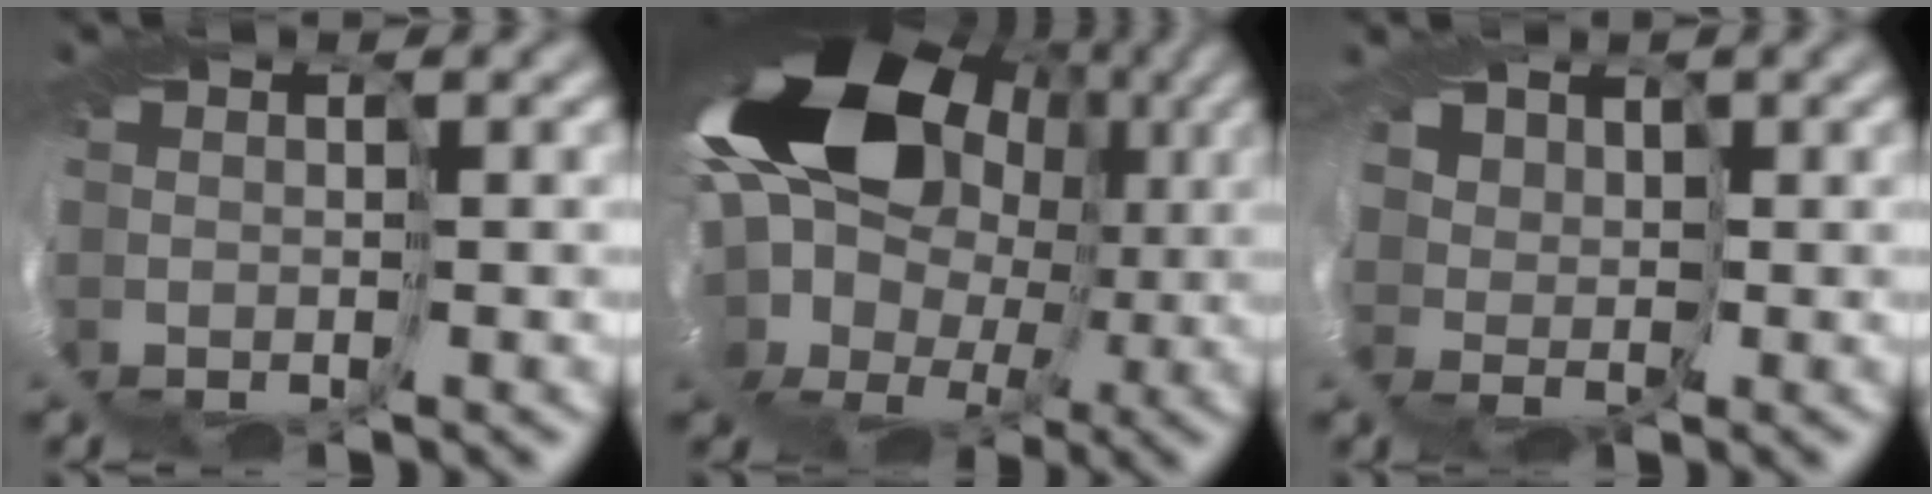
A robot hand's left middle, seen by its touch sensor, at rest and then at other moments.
{"total": 19.7, "force": [3.1, 15.0, 12.3], "torque": [-0.226, 0.011, -0.018]}
{"total": 4.4, "force": [2.9, 3.2, 0.7], "torque": [-0.018, 0.025, 0.006]}